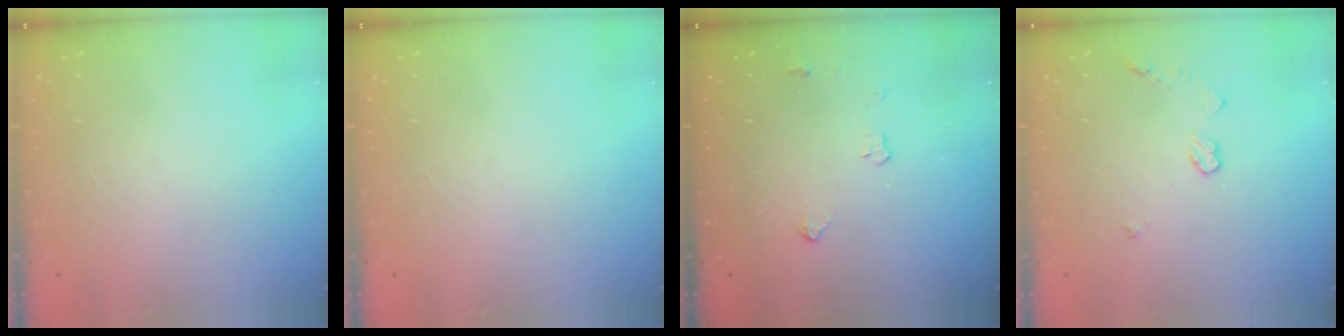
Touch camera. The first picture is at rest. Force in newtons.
{"total": 0.0}
{"total": 2.9, "press": 2.9, "slide": 0.5}
{"total": 5.2, "press": 5.1, "slide": 0.7}